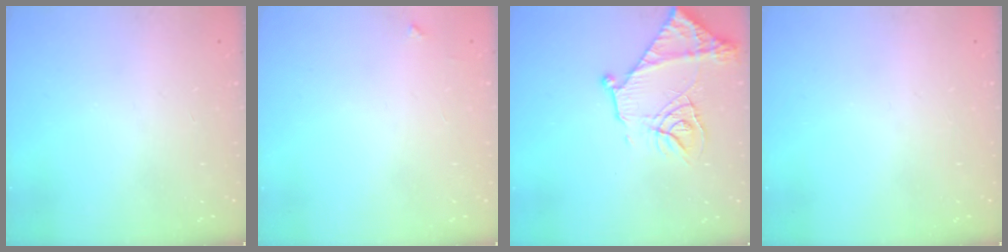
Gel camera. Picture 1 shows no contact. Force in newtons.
{"total": 3.3, "press": 3.3, "slide": 0.4}
{"total": 17.6, "press": 17.5, "slide": 1.7}
{"total": 0.0}